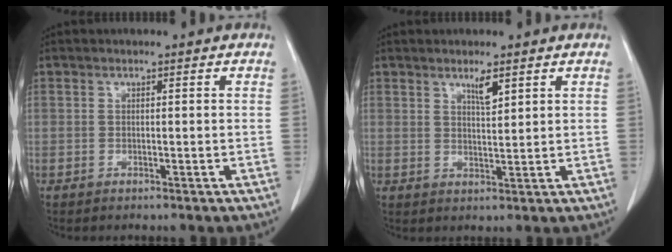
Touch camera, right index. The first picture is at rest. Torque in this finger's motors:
{"motor_torque": [0.11, 0.10, 0.04, 0.02]}